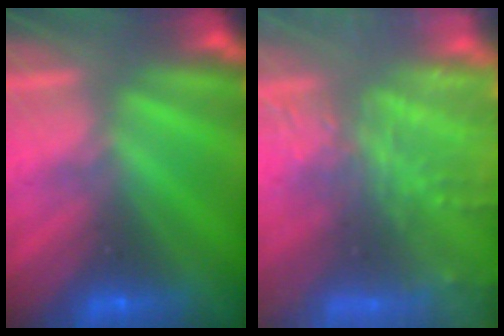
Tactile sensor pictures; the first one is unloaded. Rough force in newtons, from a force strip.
{"total": 8.3}